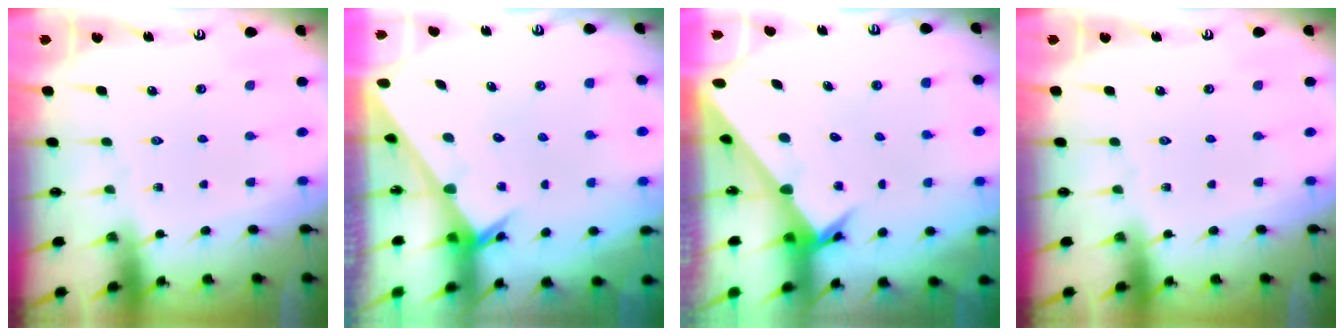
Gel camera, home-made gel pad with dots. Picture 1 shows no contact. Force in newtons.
{"total": 1.9, "press": 1.9, "slide": 0.2}
{"total": 3.3, "press": 3.3, "slide": 0.3}
{"total": 0.0}